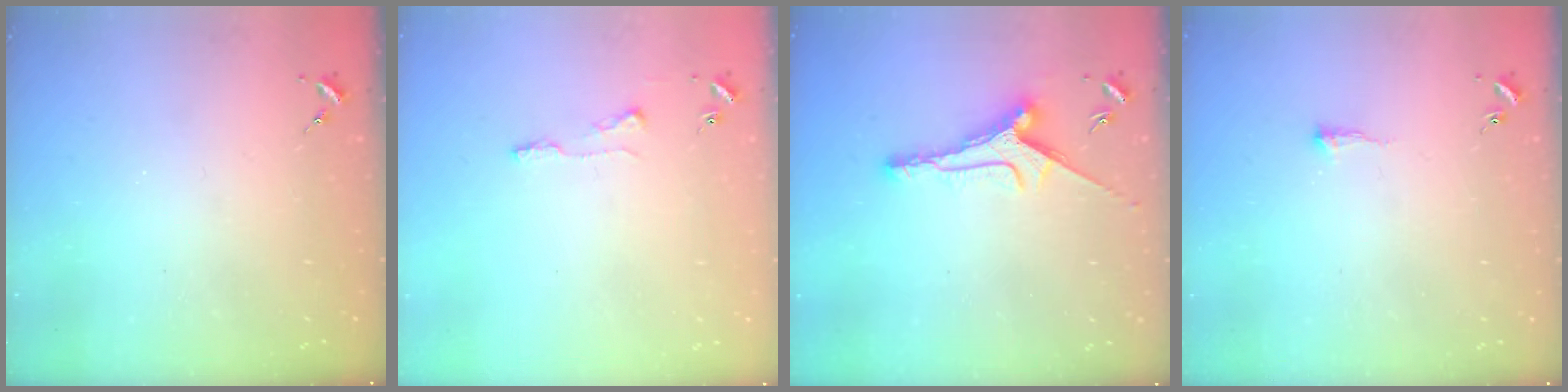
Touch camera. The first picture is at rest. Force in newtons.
{"total": 4.3, "press": 4.3, "slide": 0.5}
{"total": 8.4, "press": 8.4, "slide": 0.3}
{"total": 4.6, "press": 4.6, "slide": 0.7}